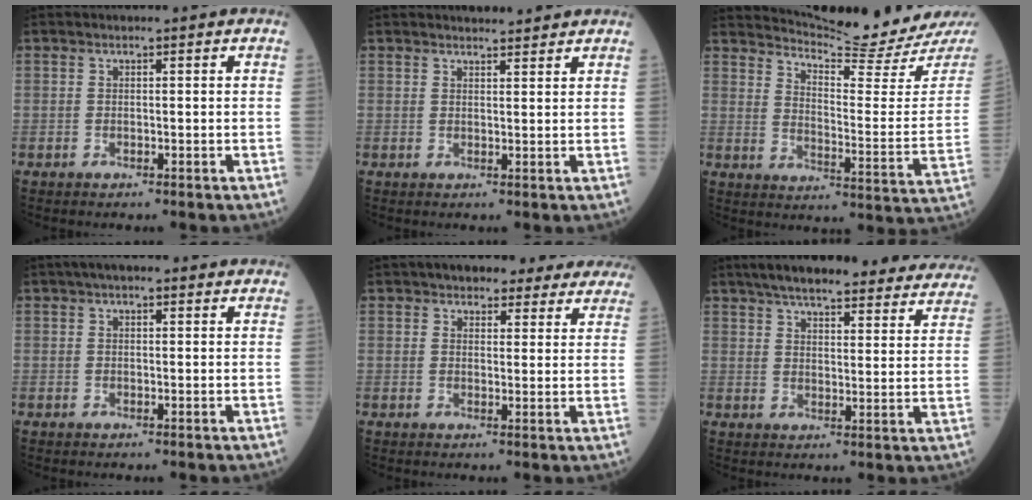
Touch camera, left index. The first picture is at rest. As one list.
[{"total": 4.3, "force": [4.1, 0.6, 1.0], "torque": [-0.017, 0.013, 0.053]}, {"total": 16.6, "force": [16.1, -2.3, 3.1], "torque": [-0.061, -0.112, 0.212]}, {"total": 5.9, "force": [4.4, 1.7, 3.6], "torque": [-0.049, 0.037, 0.062]}, {"total": 12.9, "force": [11.2, 4.5, 4.3], "torque": [-0.017, 0.018, 0.120]}, {"total": 28.9, "force": [25.5, 5.6, 12.6], "torque": [-0.184, -0.026, 0.304]}]